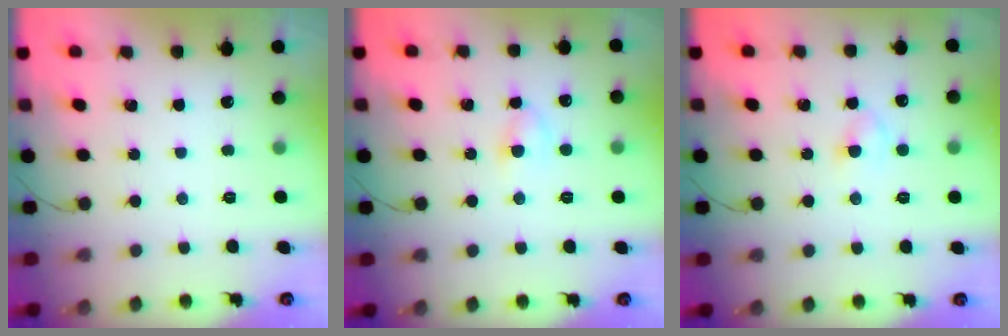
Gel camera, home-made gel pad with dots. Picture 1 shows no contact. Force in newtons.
{"total": 3.5, "press": 3.3, "slide": 1.3}
{"total": 2.4, "press": 2.1, "slide": 1.0}